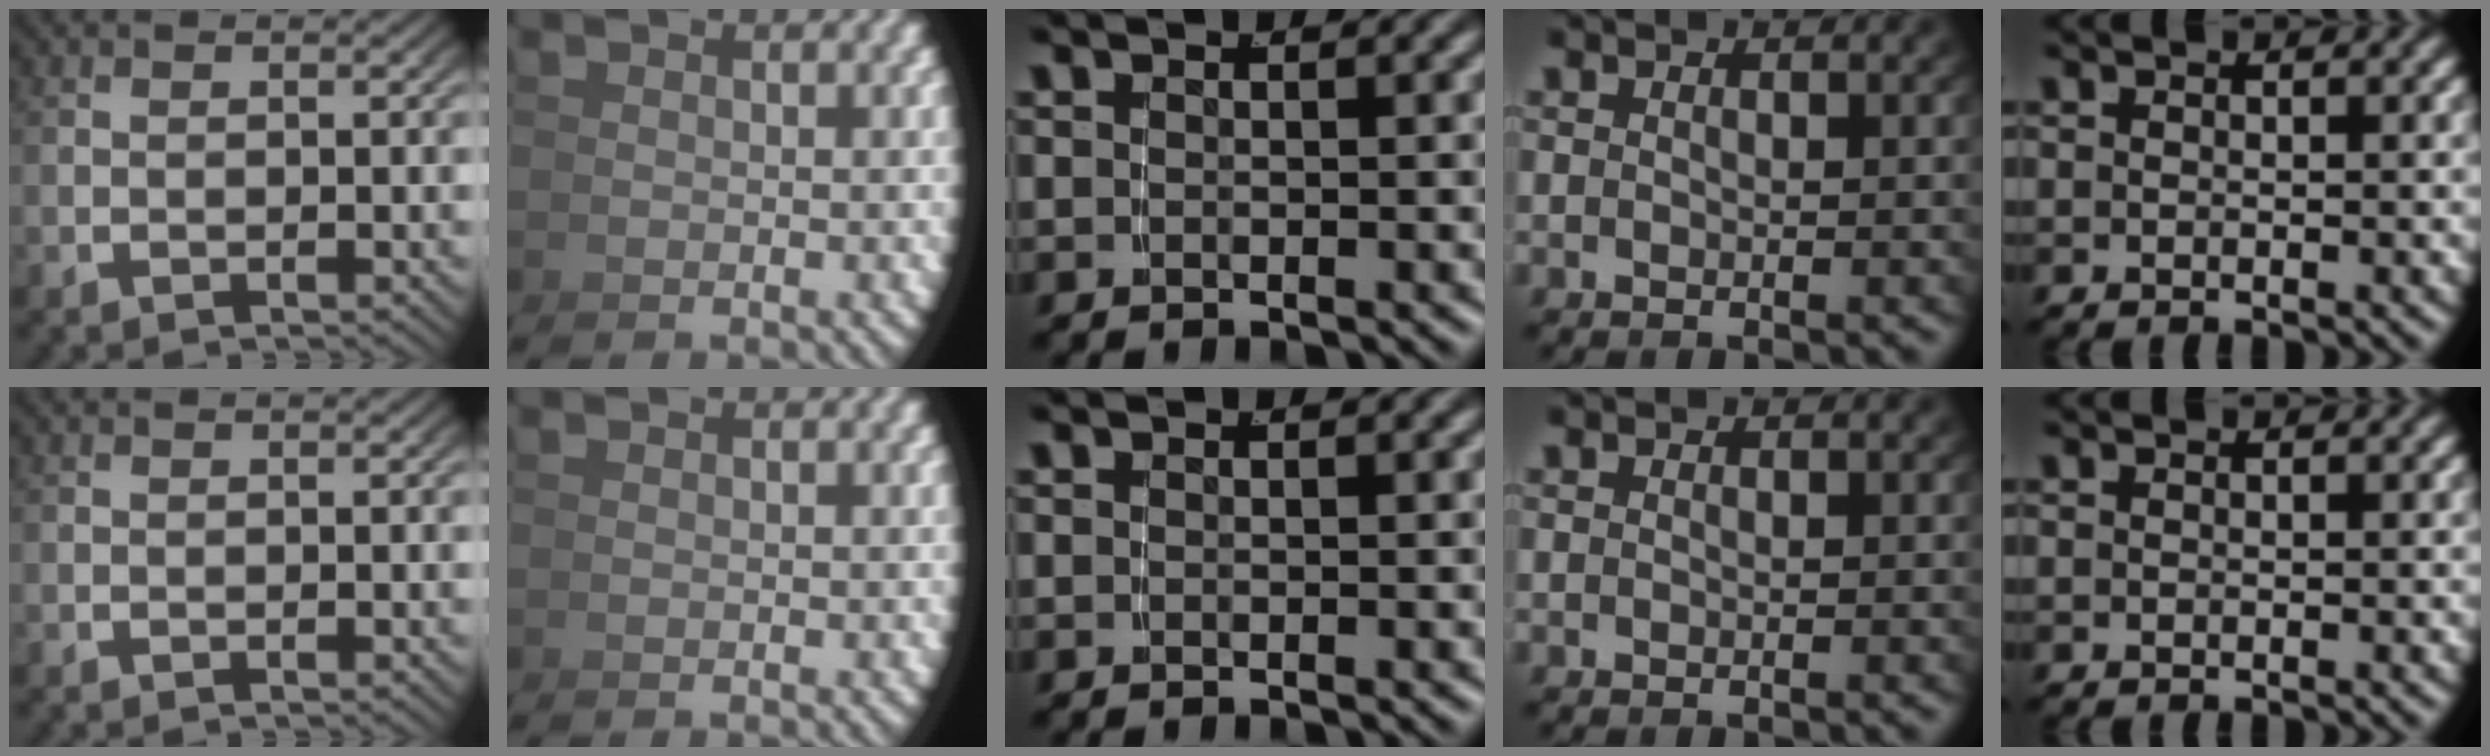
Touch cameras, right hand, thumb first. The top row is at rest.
{}